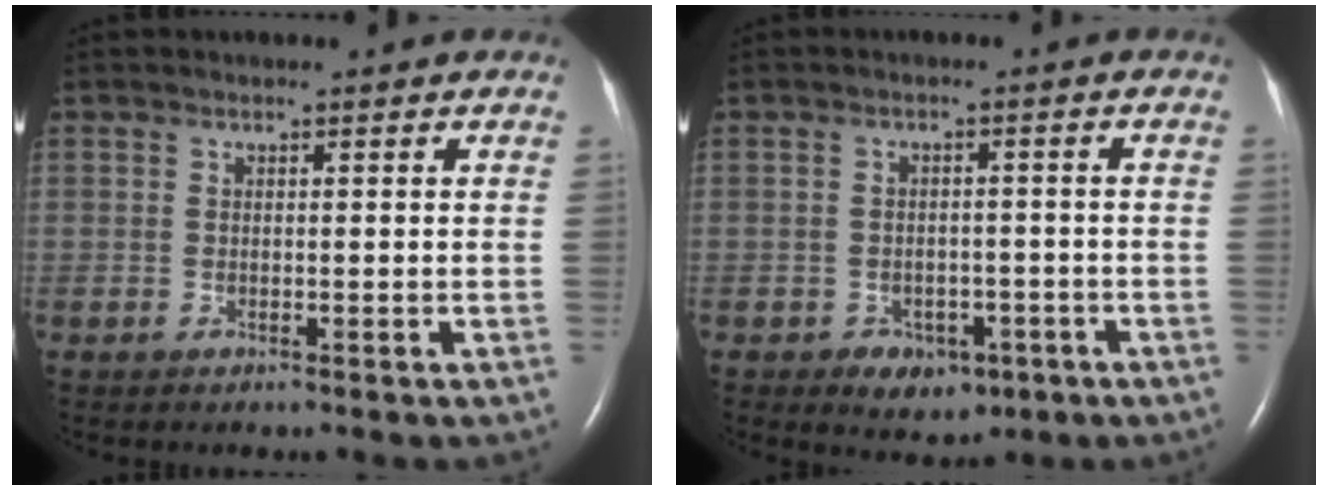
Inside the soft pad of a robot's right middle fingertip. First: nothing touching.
{"total": 5.3, "force": [-2.7, 3.7, 2.6], "torque": [-0.032, 0.010, -0.024]}